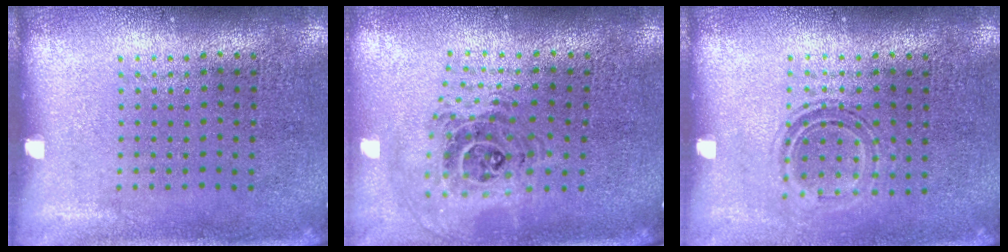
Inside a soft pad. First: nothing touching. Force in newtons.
{"total": 1.2, "press": 1.1, "slide": 0.5}
{"total": 1.1, "press": 1.0, "slide": 0.5}